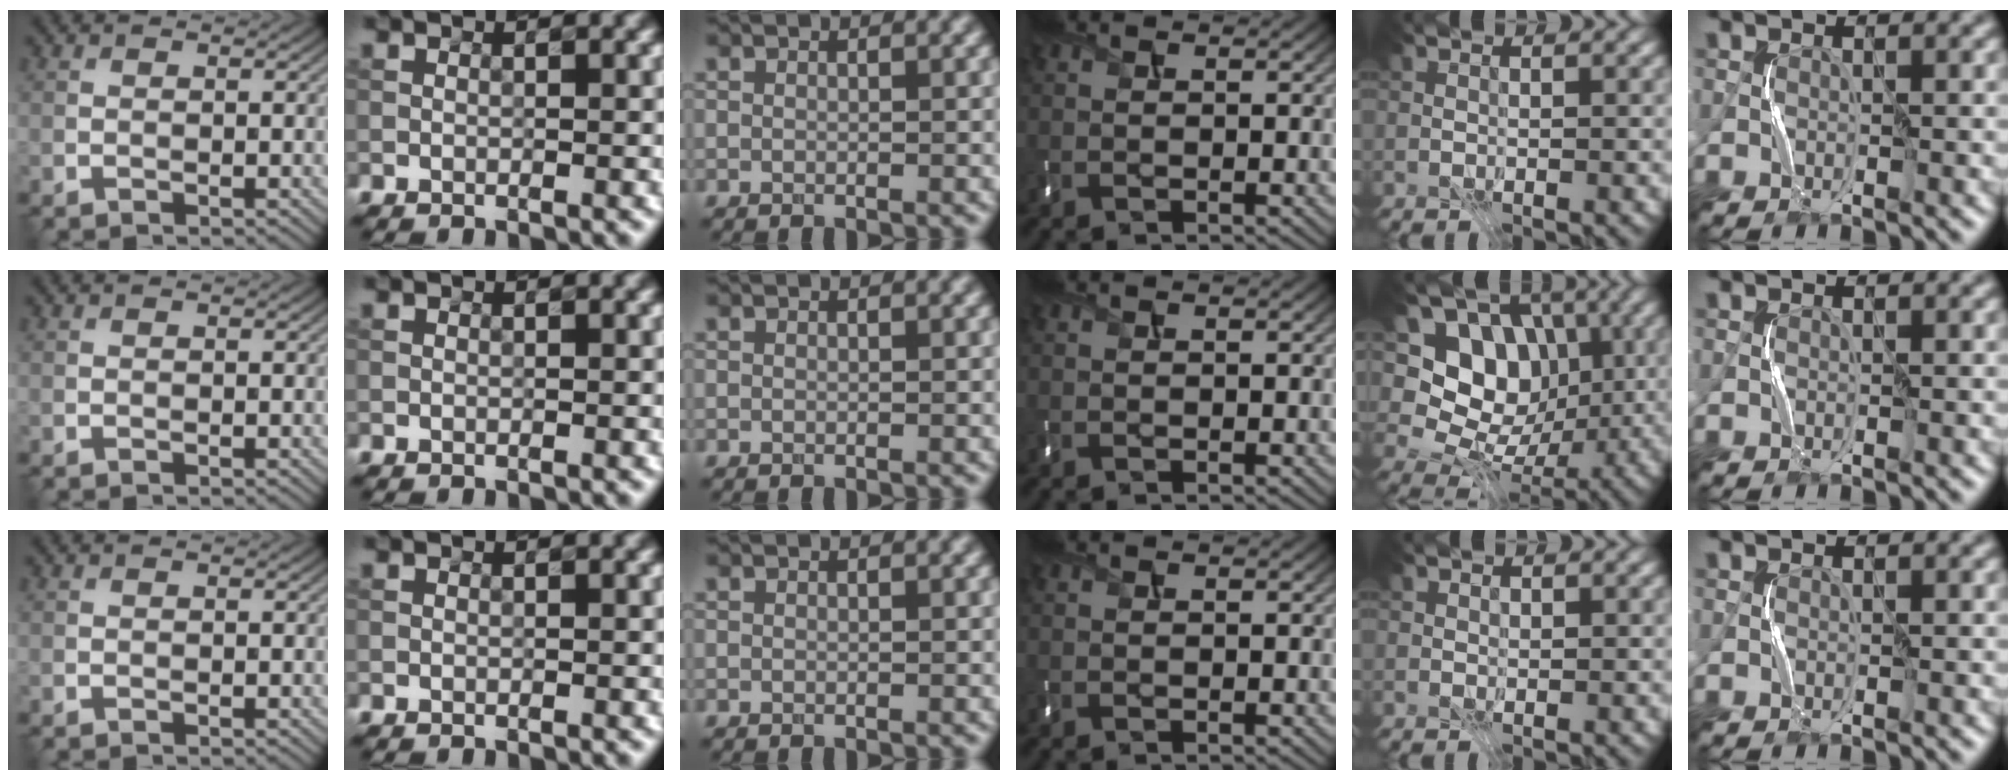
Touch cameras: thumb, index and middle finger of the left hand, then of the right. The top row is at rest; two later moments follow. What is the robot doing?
{"motion": "press", "object": "mouse"}